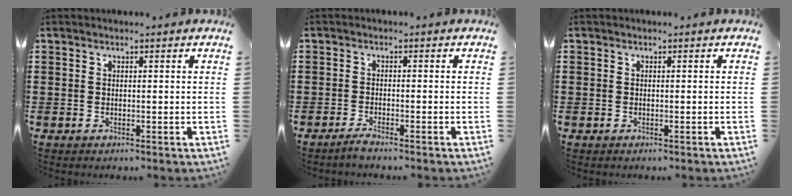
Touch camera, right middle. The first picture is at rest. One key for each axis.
{"total": 1.4, "fx": -1.3, "fy": 0.0, "fz": 0.6, "tx": -0.012, "ty": 0.000, "tz": -0.024}
{"total": 0.5, "fx": -0.2, "fy": 0.5, "fz": 0.0, "tx": -0.001, "ty": 0.004, "tz": -0.005}